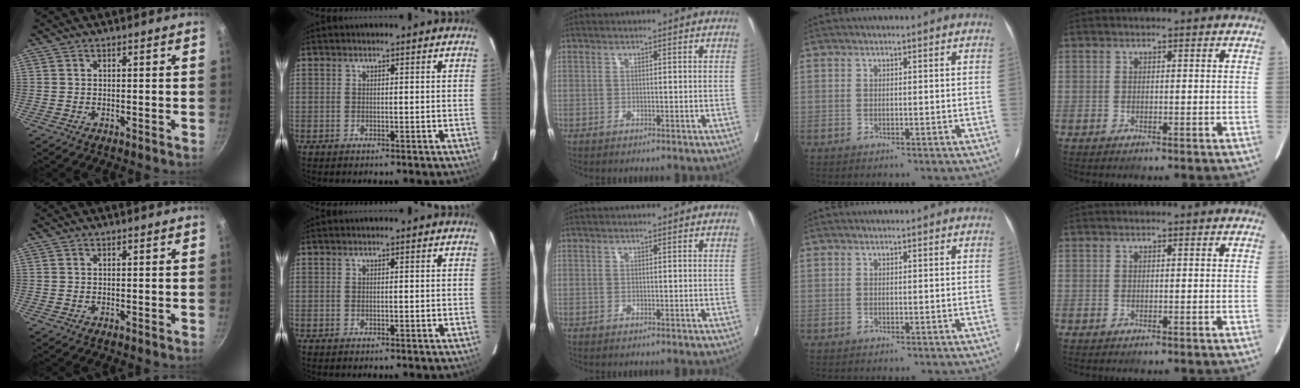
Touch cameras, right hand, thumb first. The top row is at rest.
{}